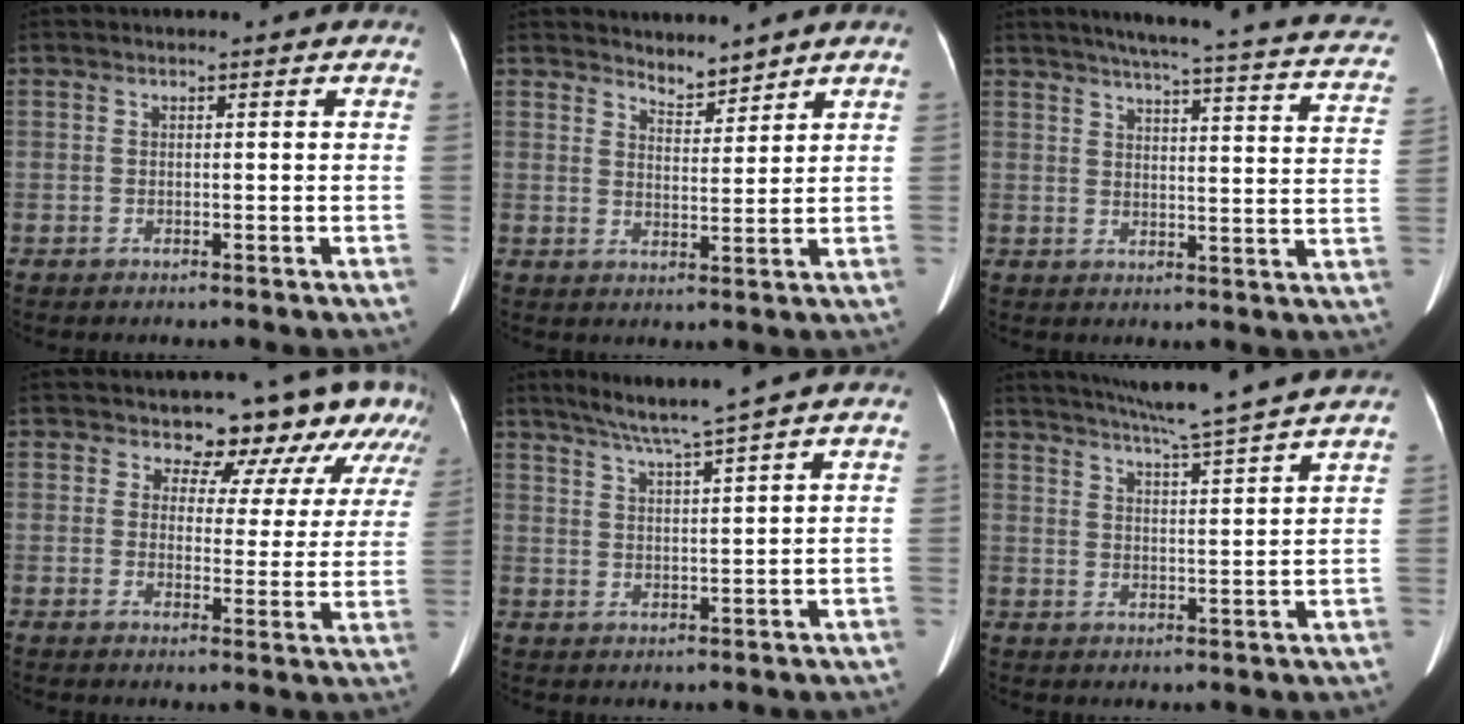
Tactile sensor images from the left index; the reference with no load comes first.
{"total": 3.3, "force": [3.2, 0.6, 0.3], "torque": [-0.008, 0.001, 0.057]}
{"total": 26.4, "force": [23.2, 2.2, 12.5], "torque": [-0.167, -0.037, 0.260]}
{"total": 12.2, "force": [9.8, 5.2, 5.0], "torque": [-0.039, -0.004, 0.085]}
{"total": 6.1, "force": [4.8, -1.7, 3.4], "torque": [-0.061, -0.004, 0.088]}
{"total": 11.8, "force": [10.5, -1.7, 5.2], "torque": [-0.089, -0.004, 0.148]}